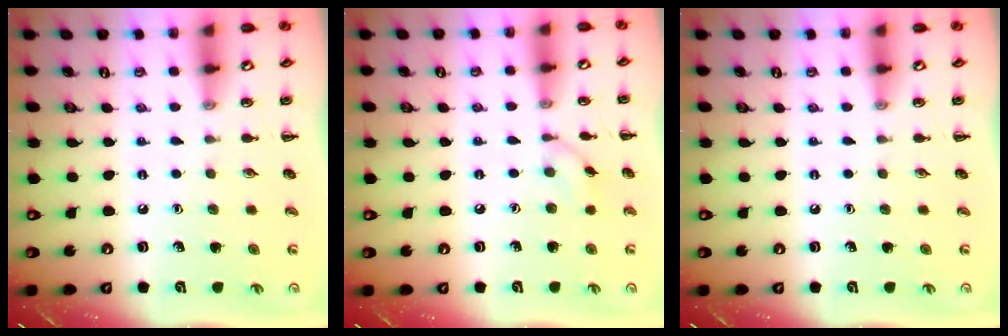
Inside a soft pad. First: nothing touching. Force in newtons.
{"total": 5.8, "press": 5.8, "slide": 0.6}
{"total": 0.0}